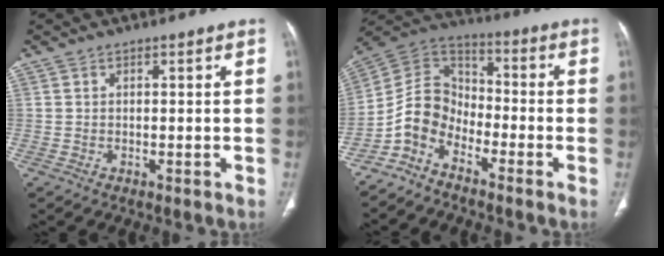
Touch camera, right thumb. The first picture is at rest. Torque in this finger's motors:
{"motor_torque": [0.50, -0.40, 0.17, 0.07, 0.11]}